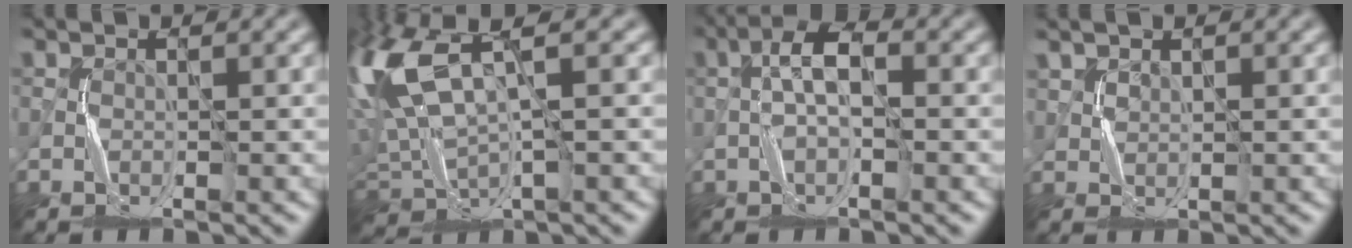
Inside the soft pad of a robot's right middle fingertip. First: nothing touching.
{"total": 10.2, "force": [4.0, 4.5, 8.2], "torque": [-0.222, 0.008, 0.081]}
{"total": 2.6, "force": [-0.3, 0.9, 2.4], "torque": [-0.045, 0.012, -0.011]}
{"total": 1.0, "force": [0.9, 0.3, -0.4], "torque": [0.014, 0.000, 0.021]}